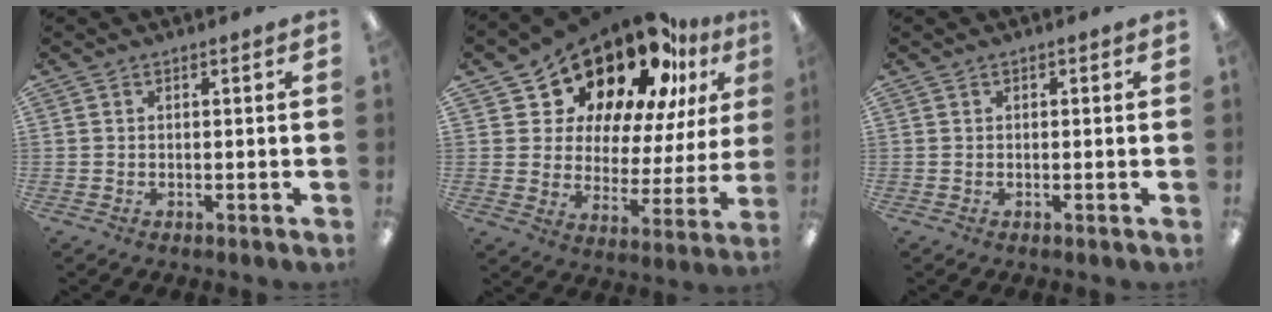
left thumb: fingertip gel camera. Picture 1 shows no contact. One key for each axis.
{"total": 19.6, "fx": 16.4, "fy": 7.7, "fz": 7.4, "tx": -0.136, "ty": -0.130, "tz": 0.286}
{"total": 0.0}